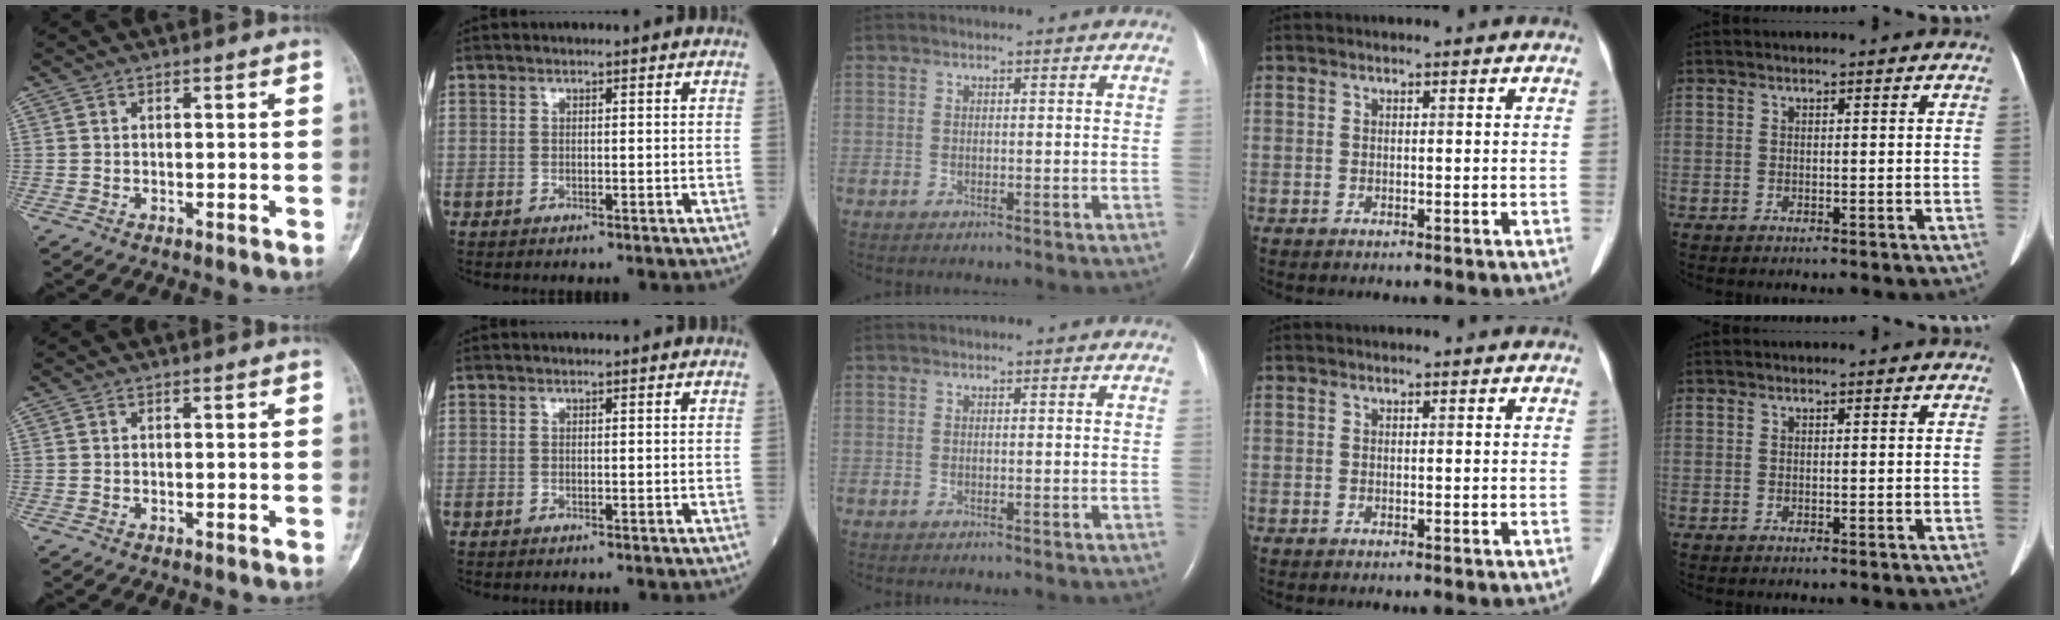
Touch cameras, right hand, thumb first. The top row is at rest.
{}